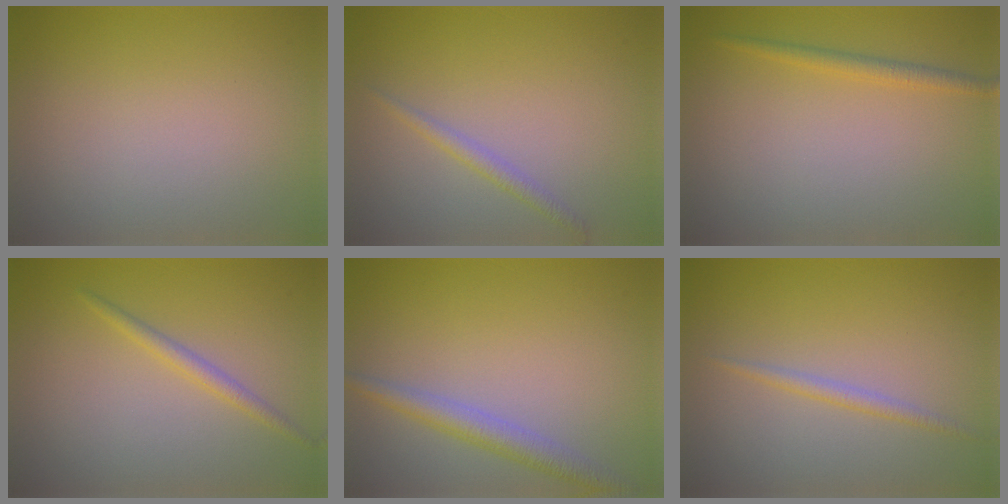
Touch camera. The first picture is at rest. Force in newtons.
{"total": 1.3, "press": 1.3, "slide": 0.1}
{"total": 1.5, "press": 1.5, "slide": 0.1}
{"total": 1.4, "press": 1.4, "slide": 0.1}
{"total": 2.9, "press": 2.9, "slide": 0.2}
{"total": 1.2, "press": 1.2, "slide": 0.1}